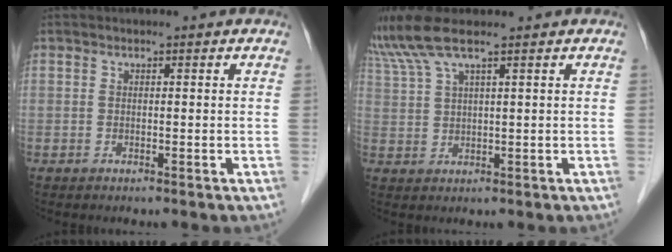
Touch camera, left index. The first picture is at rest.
{"total": 6.2, "force": [5.0, -0.4, 3.7], "torque": [-0.091, 0.021, 0.104]}